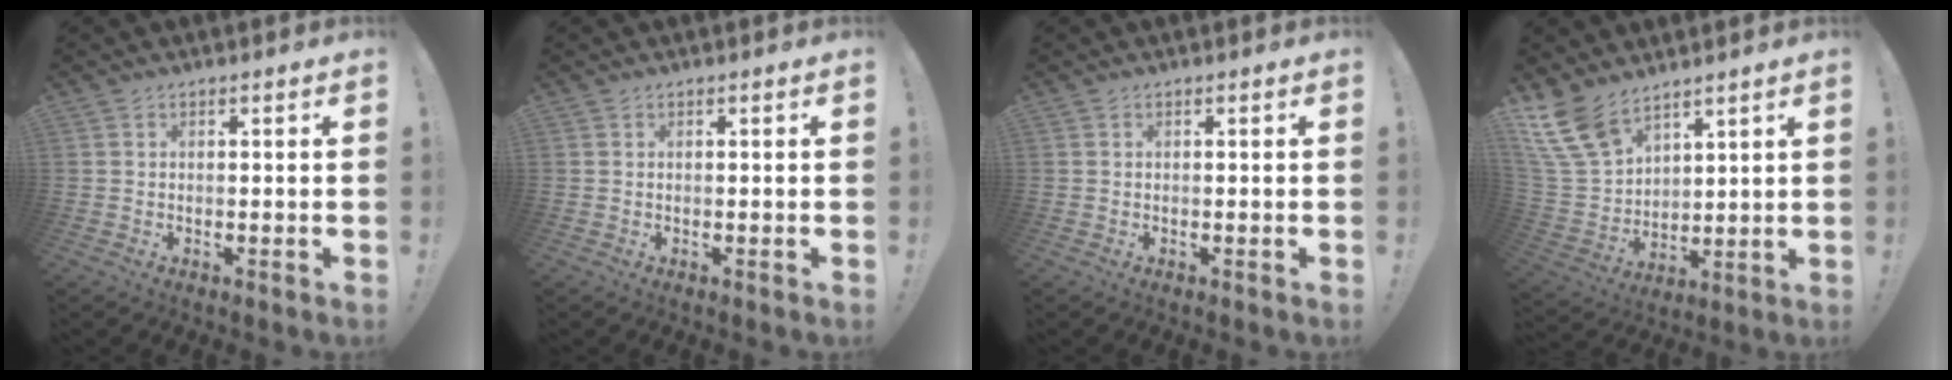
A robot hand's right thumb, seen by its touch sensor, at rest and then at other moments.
{"total": 0.0}
{"total": 0.0}
{"total": 14.2, "force": [10.5, 7.3, 6.1], "torque": [-0.133, -0.064, 0.207]}